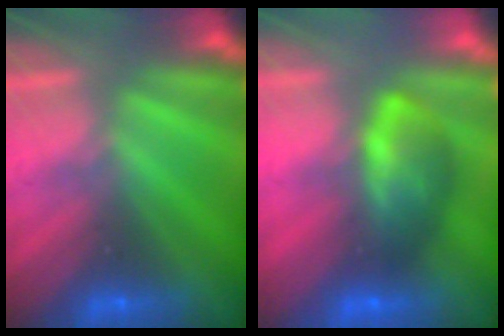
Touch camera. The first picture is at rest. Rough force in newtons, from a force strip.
{"total": 7.7}